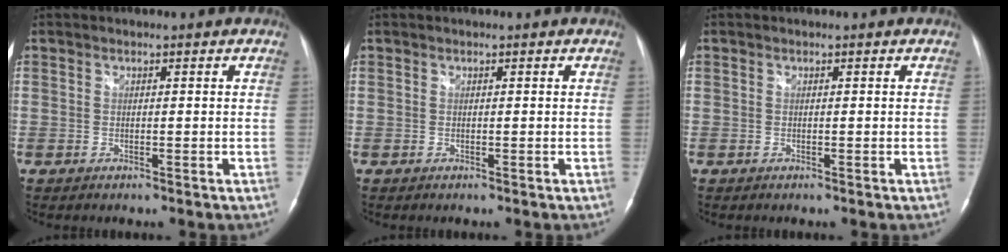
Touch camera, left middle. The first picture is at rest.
{"total": 0.0}
{"total": 0.0}